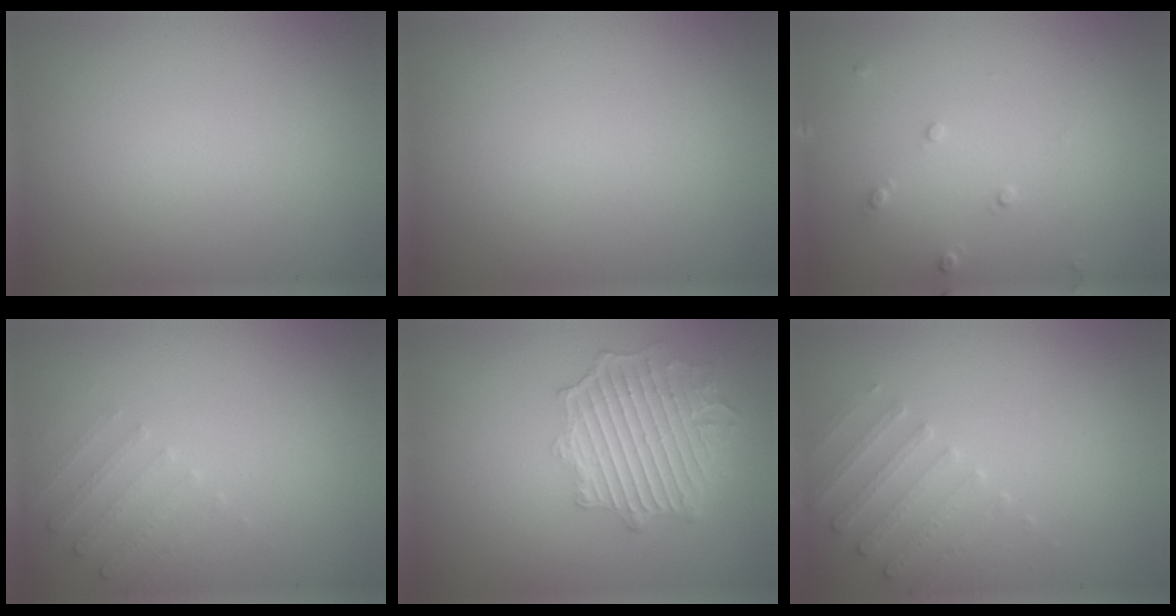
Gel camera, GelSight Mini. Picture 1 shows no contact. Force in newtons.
{"total": 0.0}
{"total": 1.1, "press": 1.1, "slide": 0.2}
{"total": 1.9, "press": 1.8, "slide": 0.6}
{"total": 6.5, "press": 5.0, "slide": 4.1}
{"total": 2.6, "press": 2.6, "slide": 0.6}